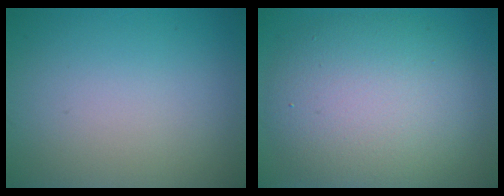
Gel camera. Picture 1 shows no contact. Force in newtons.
{"total": 9.2, "press": 9.1, "slide": 0.9}